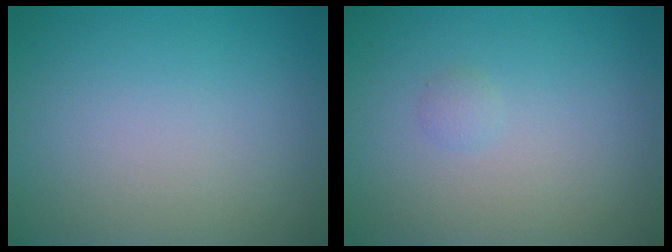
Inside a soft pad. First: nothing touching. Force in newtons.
{"total": 0.6, "press": 0.6, "slide": 0.1}